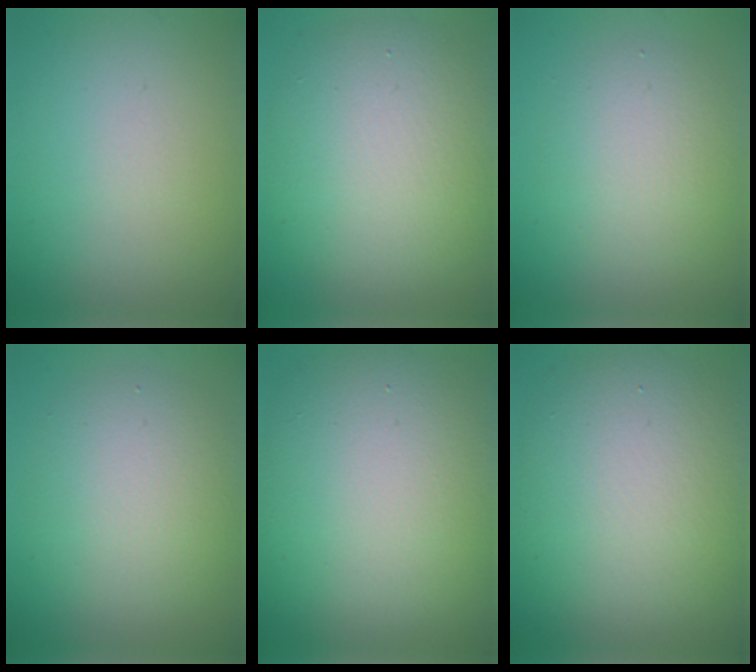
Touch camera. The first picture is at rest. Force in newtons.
{"total": 9.8, "press": 9.8, "slide": 0.9}
{"total": 4.1, "press": 4.1, "slide": 0.1}
{"total": 5.3, "press": 5.3, "slide": 0.0}
{"total": 13.4, "press": 13.4, "slide": 1.2}
{"total": 10.9, "press": 10.9, "slide": 0.9}